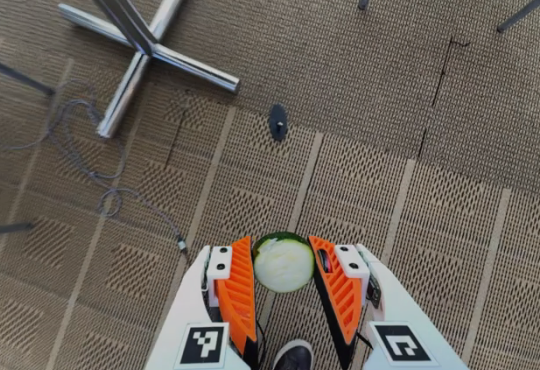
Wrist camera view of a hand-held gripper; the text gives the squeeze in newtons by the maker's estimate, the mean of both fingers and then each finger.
{"total": 9.5, "left": 9.2, "right": 9.9}